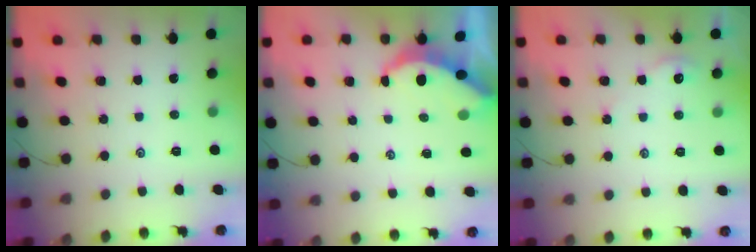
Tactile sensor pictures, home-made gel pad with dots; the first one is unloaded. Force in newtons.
{"total": 4.9, "press": 4.9, "slide": 0.4}
{"total": 2.8, "press": 2.7, "slide": 0.4}